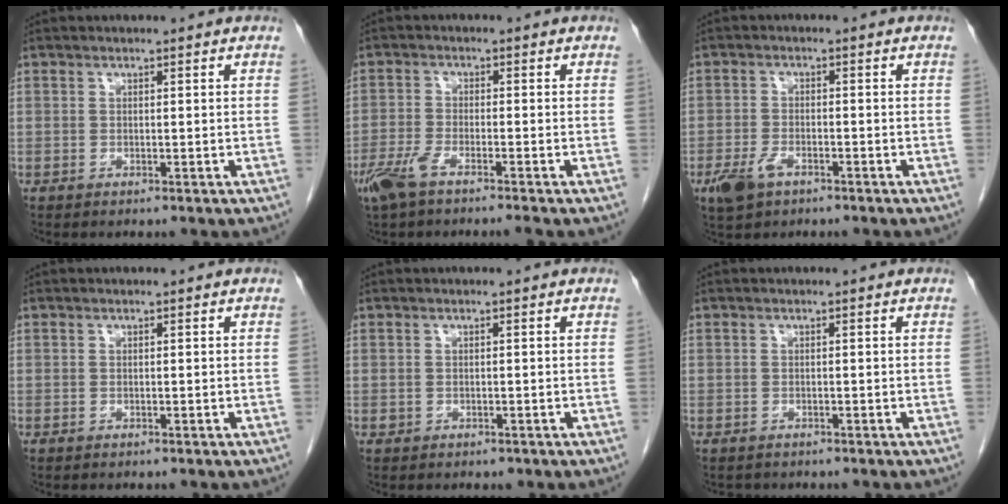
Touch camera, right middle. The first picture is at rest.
{"total": 5.0, "force": [-3.7, 0.5, 3.4], "torque": [-0.073, -0.011, -0.072]}
{"total": 4.4, "force": [-2.5, 2.1, 2.9], "torque": [-0.064, -0.004, -0.042]}
{"total": 0.0}
{"total": 0.8, "force": [-0.3, 0.7, 0.2], "torque": [-0.006, 0.002, 0.000]}
{"total": 1.0, "force": [-0.9, 0.4, 0.1], "torque": [-0.017, -0.004, -0.013]}